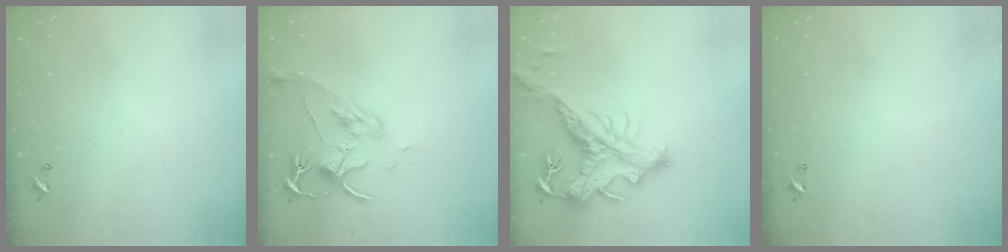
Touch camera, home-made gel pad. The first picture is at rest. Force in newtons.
{"total": 9.0, "press": 9.0, "slide": 0.9}
{"total": 5.9, "press": 5.6, "slide": 1.8}
{"total": 0.0}